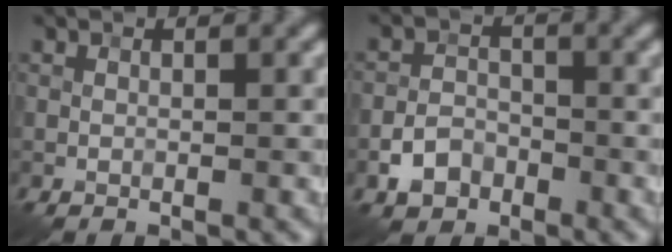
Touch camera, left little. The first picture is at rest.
{"total": 2.9, "force": [-1.6, 2.1, 1.2], "torque": [-0.016, 0.006, -0.034]}